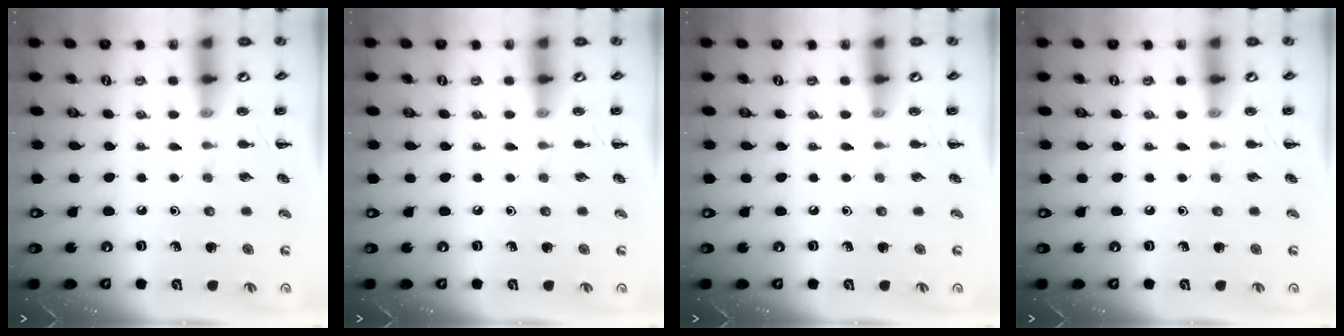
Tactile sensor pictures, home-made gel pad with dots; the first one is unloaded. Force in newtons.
{"total": 0.0}
{"total": 0.0}
{"total": 0.0}